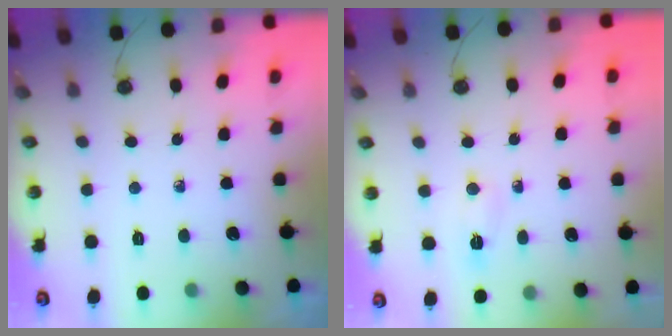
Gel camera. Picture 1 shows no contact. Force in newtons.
{"total": 3.9, "press": 3.9, "slide": 0.5}